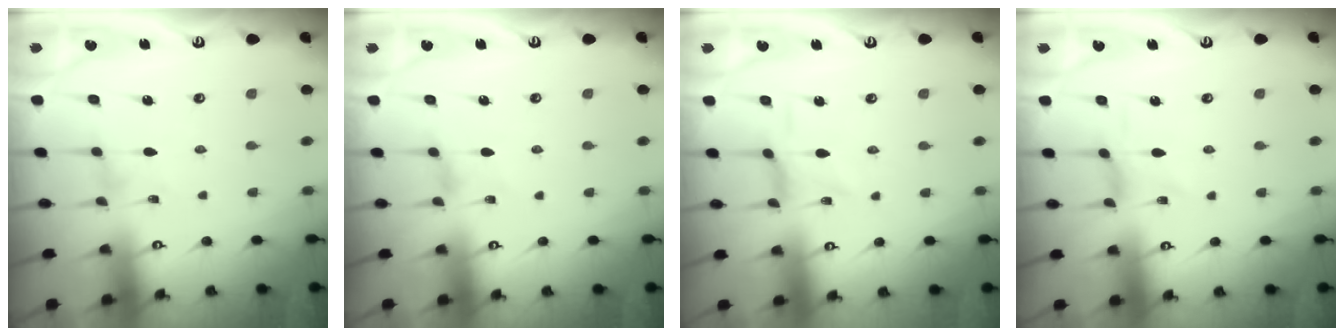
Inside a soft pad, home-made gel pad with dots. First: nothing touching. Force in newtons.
{"total": 0.7, "press": 0.6, "slide": 0.3}
{"total": 1.0, "press": 0.9, "slide": 0.4}
{"total": 1.4, "press": 1.4, "slide": 0.2}